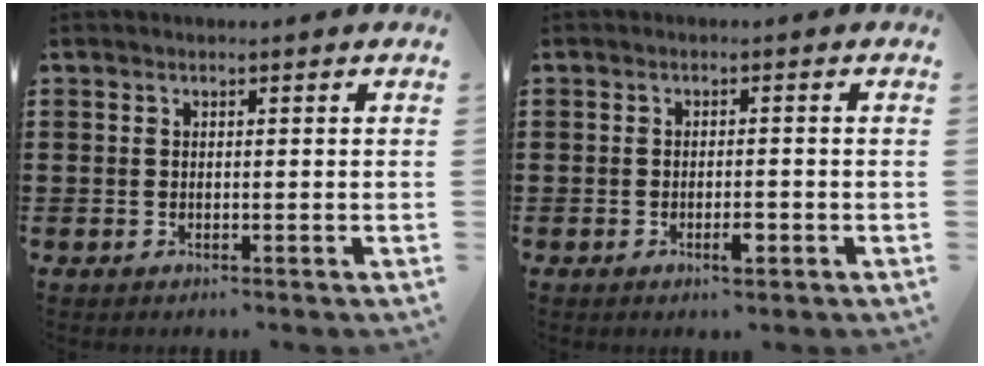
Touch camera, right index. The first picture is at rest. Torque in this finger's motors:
{"motor_torque": [0.00, 0.08, 0.07, 0.00]}